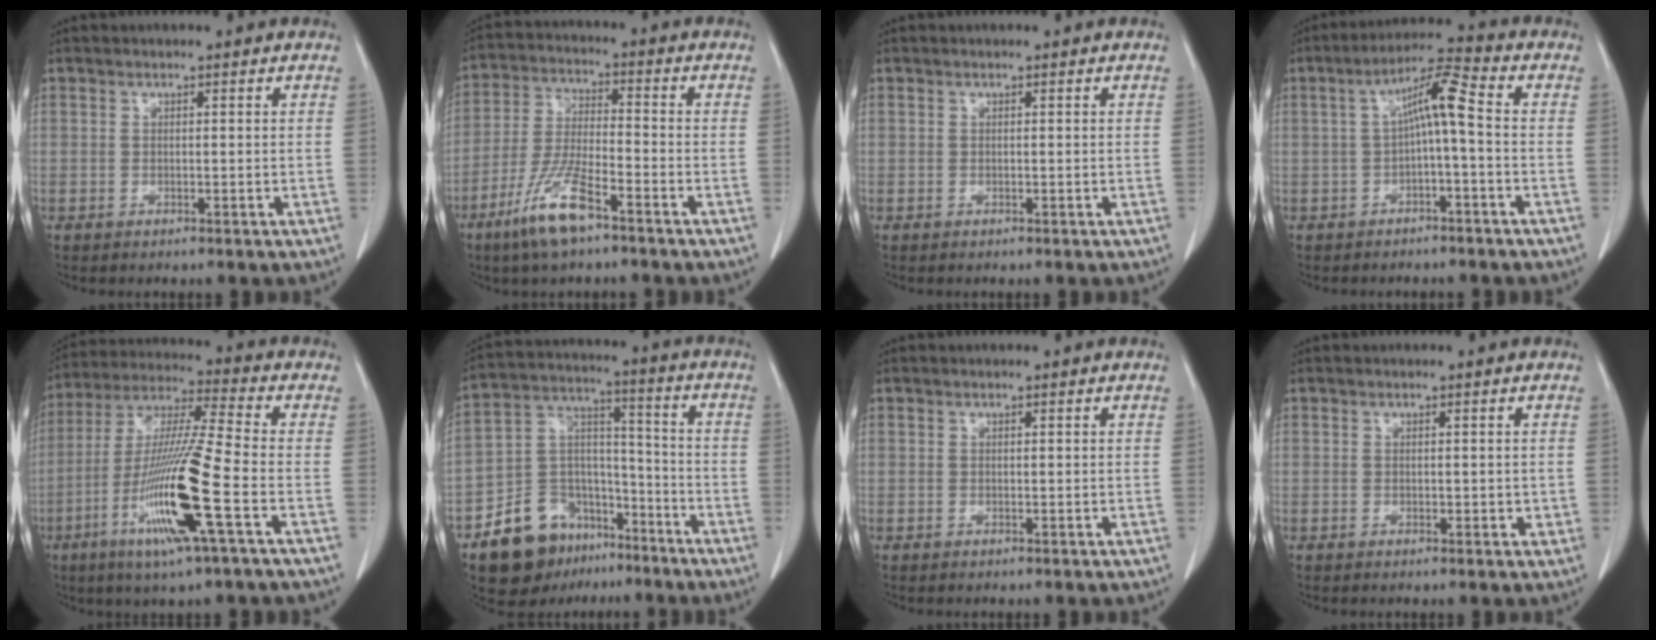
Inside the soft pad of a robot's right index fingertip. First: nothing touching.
{"total": 10.1, "force": [-6.3, 1.7, 7.7], "torque": [-0.162, -0.017, -0.121]}
{"total": 0.0}
{"total": 6.7, "force": [-0.2, 0.6, 6.7], "torque": [-0.118, 0.028, -0.006]}
{"total": 16.7, "force": [-5.8, -0.4, 15.6], "torque": [-0.321, -0.022, -0.116]}
{"total": 14.5, "force": [-9.5, 9.4, 5.5], "torque": [-0.096, 0.055, -0.153]}
{"total": 0.0}
{"total": 1.3, "force": [-0.1, 0.8, 1.1], "torque": [-0.013, -0.001, 0.002]}